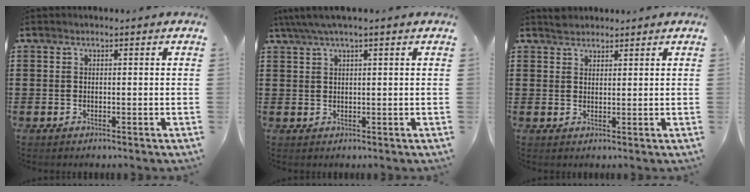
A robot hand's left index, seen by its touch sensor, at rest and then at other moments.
{"total": 2.5, "force": [1.5, 0.2, 2.0], "torque": [-0.039, 0.003, 0.026]}
{"total": 1.8, "force": [1.7, 0.7, 0.0], "torque": [-0.004, 0.003, 0.035]}